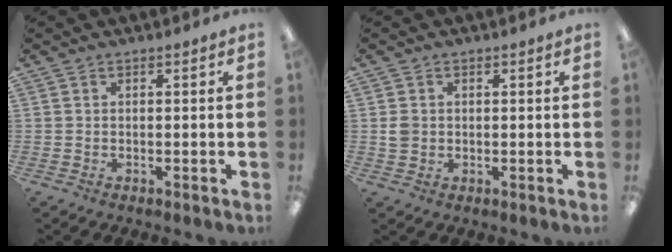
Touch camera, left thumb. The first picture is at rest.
{"total": 2.5, "force": [0.2, 2.2, 1.1], "torque": [-0.013, 0.003, 0.001]}